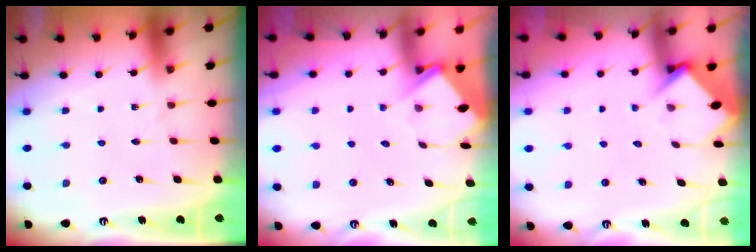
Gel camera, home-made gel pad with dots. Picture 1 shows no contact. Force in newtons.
{"total": 3.9, "press": 3.9, "slide": 0.4}
{"total": 4.3, "press": 4.3, "slide": 0.4}